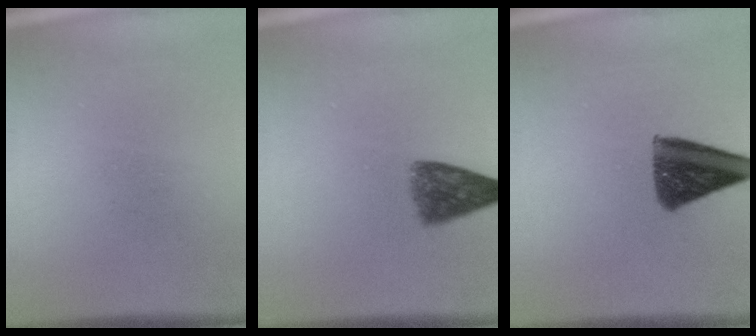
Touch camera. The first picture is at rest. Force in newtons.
{"total": 5.9}
{"total": 10.8}